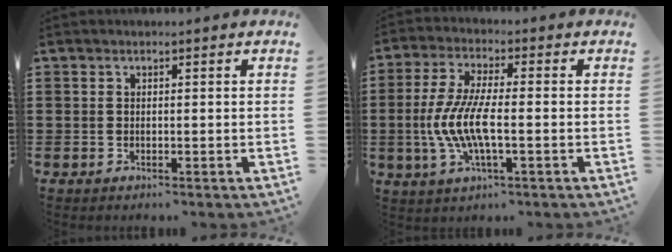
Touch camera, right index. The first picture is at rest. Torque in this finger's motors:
{"motor_torque": [2.14, 0.00, 0.55, 0.21]}